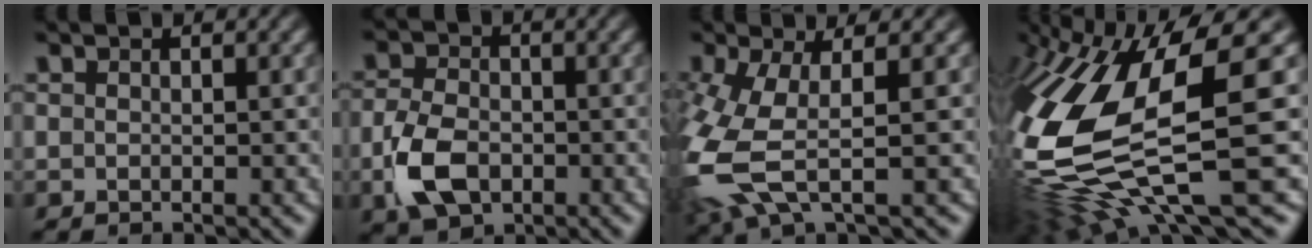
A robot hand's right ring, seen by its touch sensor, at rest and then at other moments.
{"total": 4.6, "force": [-1.6, 3.1, 3.0], "torque": [-0.053, -0.013, -0.023]}
{"total": 7.0, "force": [-0.9, 4.2, 5.5], "torque": [-0.155, -0.023, -0.002]}
{"total": 14.2, "force": [-1.1, 7.9, 11.8], "torque": [-0.247, -0.038, -0.002]}